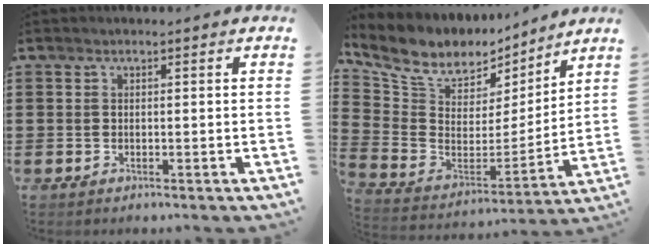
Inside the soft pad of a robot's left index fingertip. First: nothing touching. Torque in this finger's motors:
{"motor_torque": [2.14, 0.00, 0.38, 0.16]}